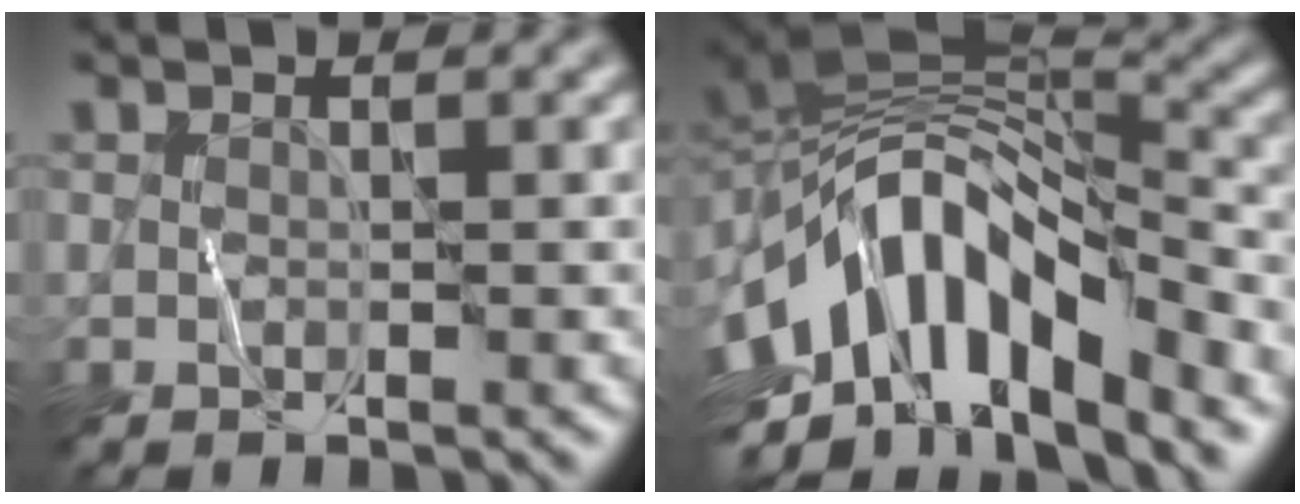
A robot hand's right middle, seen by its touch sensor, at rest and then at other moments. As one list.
[{"total": 13.5, "force": [-4.3, 6.7, 10.9], "torque": [-0.191, 0.014, -0.082]}]